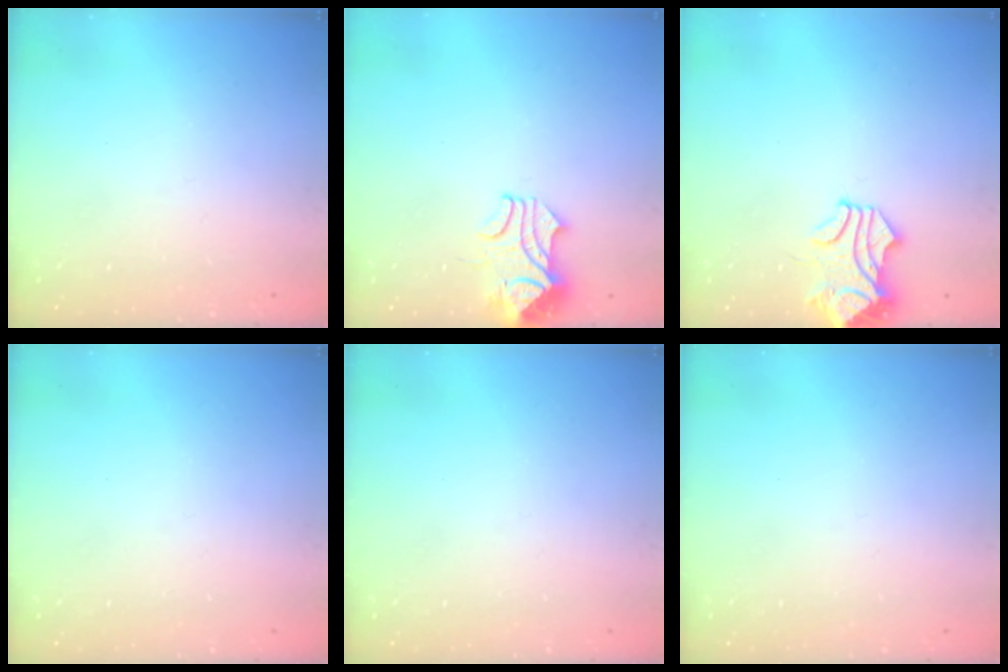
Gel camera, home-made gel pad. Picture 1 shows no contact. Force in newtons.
{"total": 2.4, "press": 2.3, "slide": 0.8}
{"total": 1.7, "press": 1.5, "slide": 0.8}
{"total": 0.0}
{"total": 0.0}
{"total": 0.0}